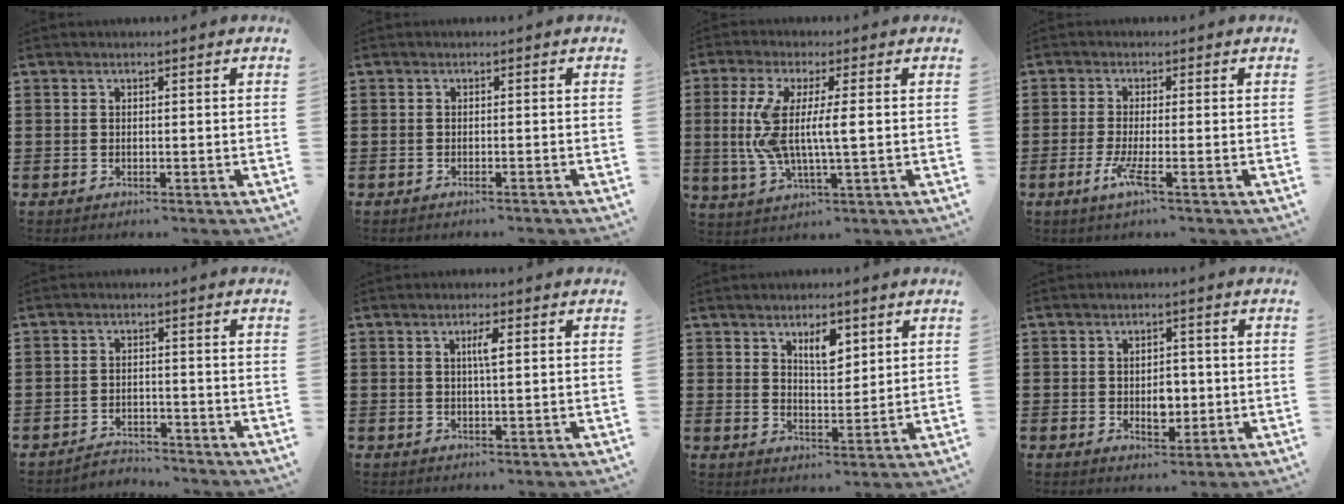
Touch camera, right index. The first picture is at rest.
{"total": 0.7, "force": [-0.7, -0.2, 0.3], "torque": [-0.006, -0.002, -0.013]}
{"total": 8.0, "force": [0.0, 1.5, 7.9], "torque": [-0.180, -0.016, -0.012]}
{"total": 4.2, "force": [-1.9, 0.3, 3.7], "torque": [-0.083, -0.019, -0.036]}
{"total": 2.9, "force": [-2.9, 0.4, -0.1], "torque": [-0.007, 0.002, -0.063]}
{"total": 2.4, "force": [0.6, 0.3, 2.3], "torque": [-0.046, 0.003, 0.008]}
{"total": 4.7, "force": [2.7, 2.1, 3.2], "torque": [-0.056, 0.001, 0.044]}
{"total": 4.1, "force": [-0.3, 2.5, 3.2], "torque": [-0.047, -0.001, -0.010]}